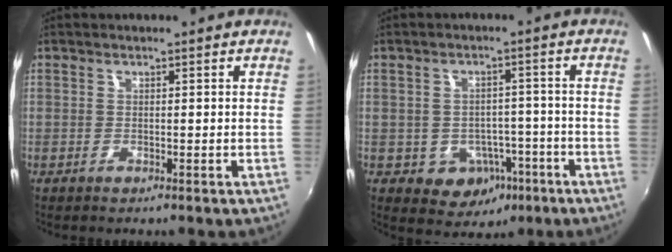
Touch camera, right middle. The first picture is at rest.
{"total": 7.8, "force": [-3.3, 6.5, 2.8], "torque": [-0.057, 0.017, -0.022]}